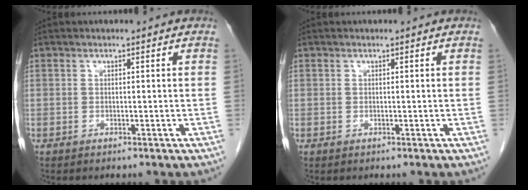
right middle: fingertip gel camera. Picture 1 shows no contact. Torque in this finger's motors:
{"motor_torque": [0.00, 0.00, 0.00, 0.00]}